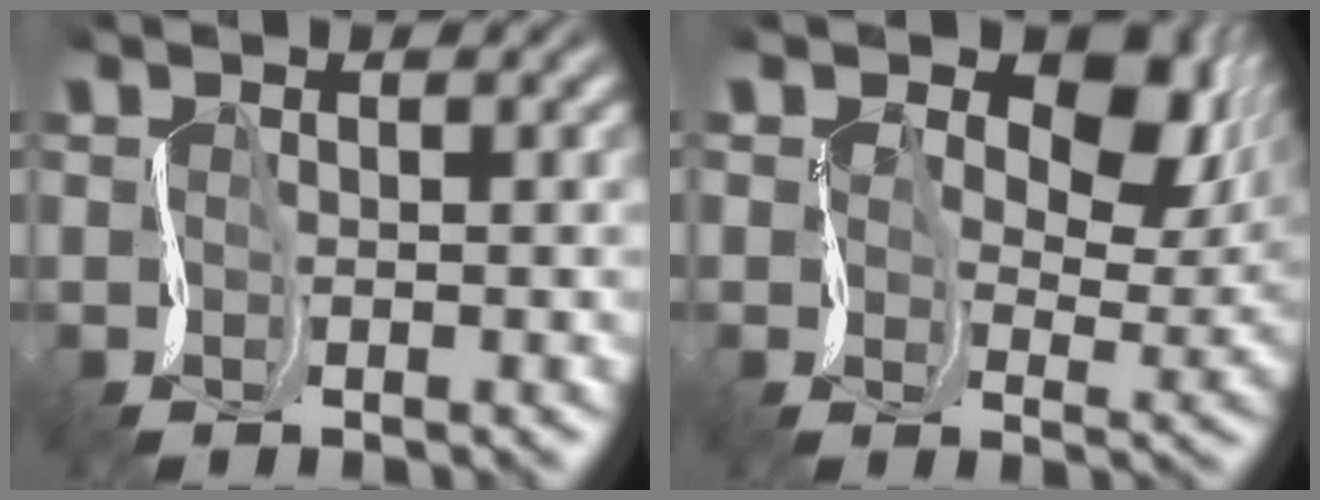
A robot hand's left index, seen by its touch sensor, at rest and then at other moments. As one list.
[{"total": 11.9, "force": [4.7, 7.4, 8.0], "torque": [-0.115, 0.002, 0.075]}]